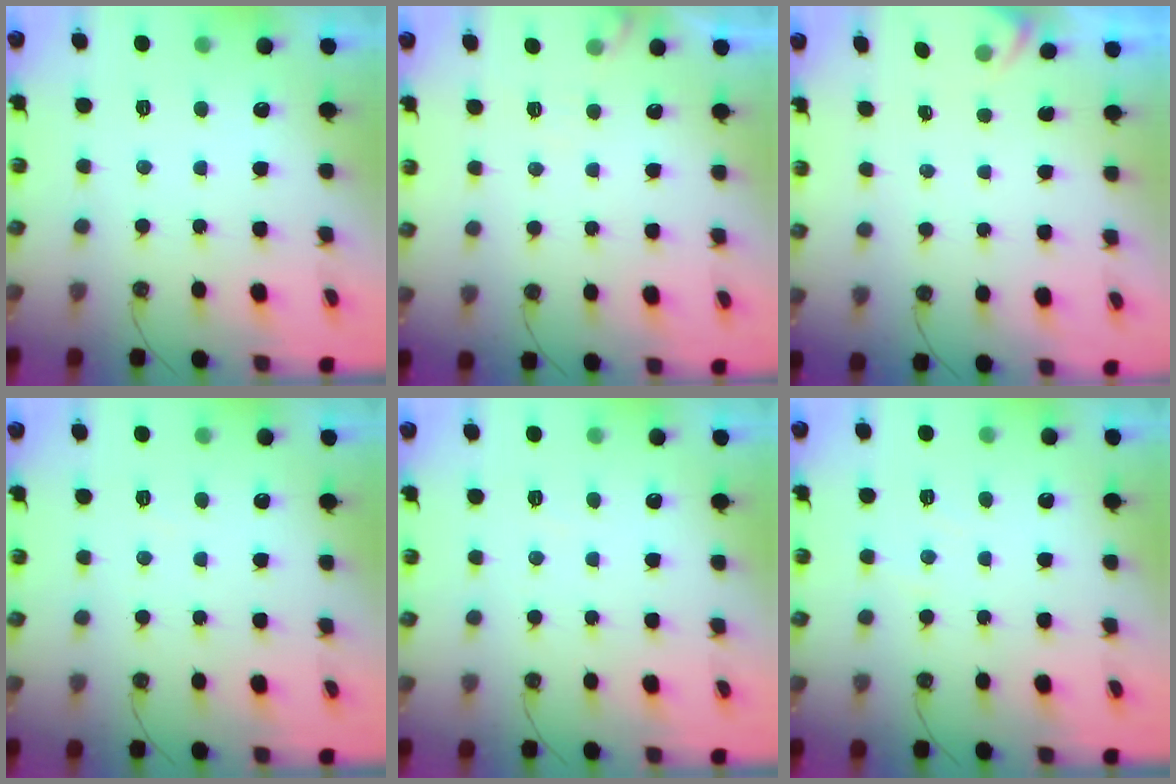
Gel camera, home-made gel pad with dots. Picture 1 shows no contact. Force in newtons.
{"total": 5.4, "press": 5.3, "slide": 0.7}
{"total": 2.0, "press": 1.9, "slide": 0.4}
{"total": 4.8, "press": 4.7, "slide": 0.8}
{"total": 4.8, "press": 4.7, "slide": 0.8}
{"total": 3.0, "press": 3.0, "slide": 0.5}